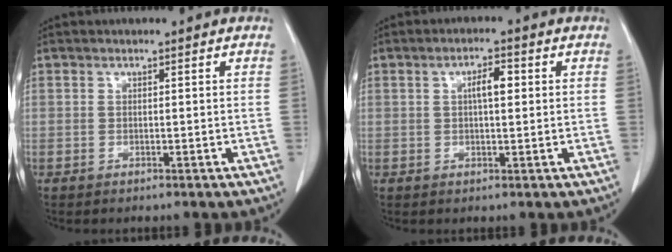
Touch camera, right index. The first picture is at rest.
{"total": 3.4, "force": [0.7, 1.0, 3.2], "torque": [-0.055, 0.006, 0.010]}